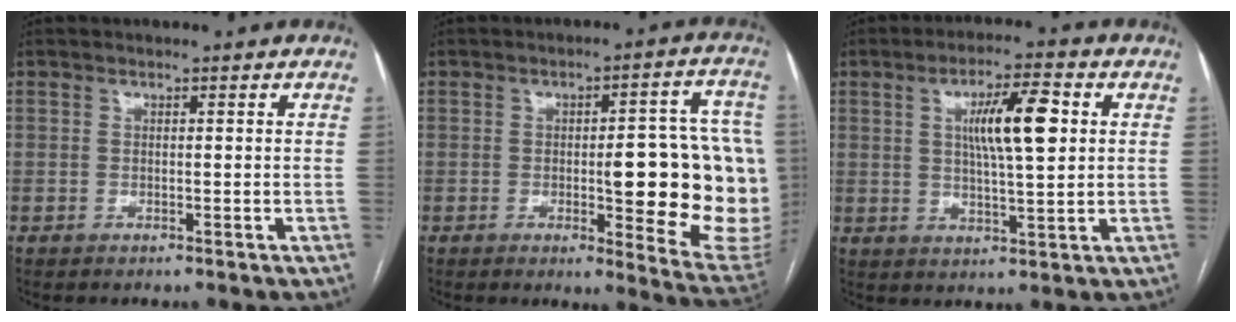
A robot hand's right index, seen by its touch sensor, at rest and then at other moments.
{"total": 20.1, "force": [-1.2, 4.7, 19.5], "torque": [-0.155, 0.018, 0.001]}
{"total": 9.4, "force": [2.3, 1.4, 9.0], "torque": [-0.155, 0.008, 0.040]}